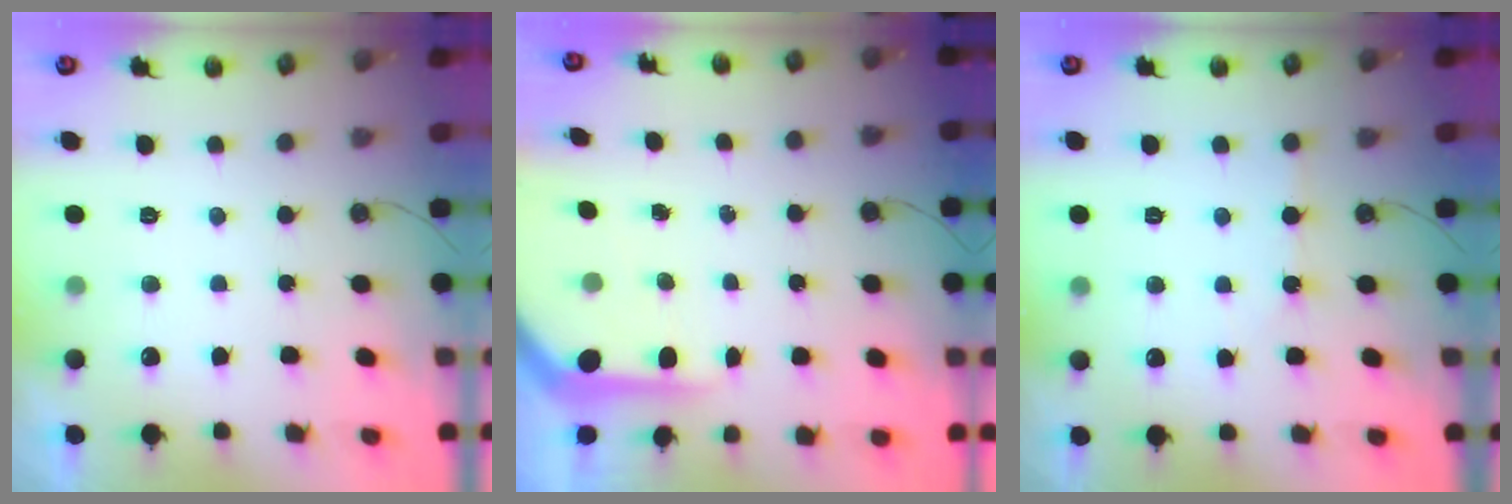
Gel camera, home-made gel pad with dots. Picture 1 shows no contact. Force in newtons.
{"total": 5.5, "press": 5.5, "slide": 0.6}
{"total": 3.3, "press": 3.3, "slide": 0.5}